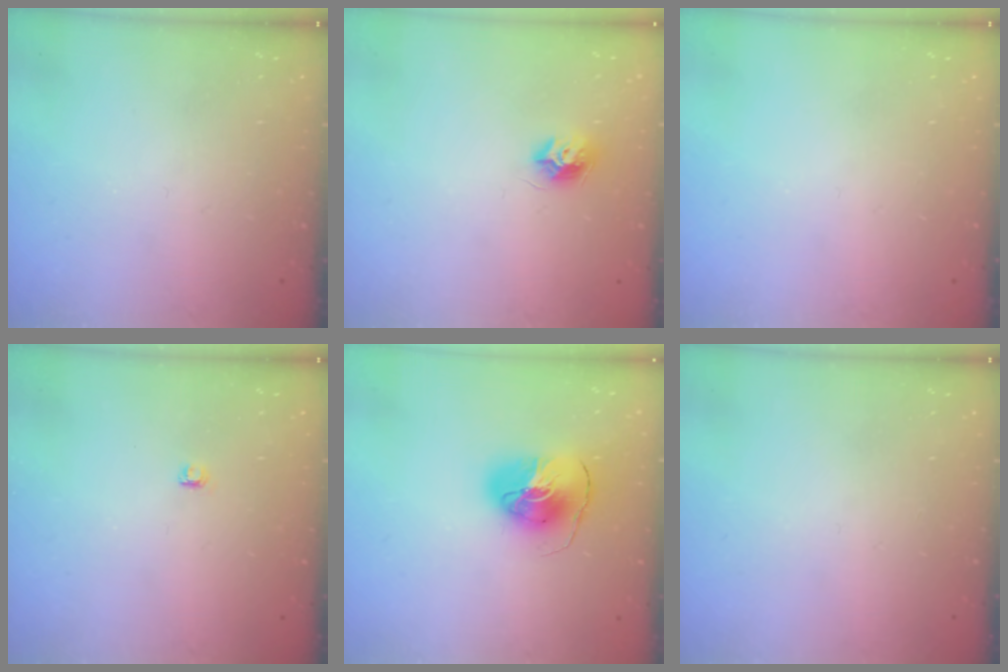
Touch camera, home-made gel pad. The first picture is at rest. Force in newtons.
{"total": 7.9, "press": 7.9, "slide": 0.4}
{"total": 0.0}
{"total": 2.8, "press": 2.8, "slide": 0.4}
{"total": 10.5, "press": 10.5, "slide": 1.3}
{"total": 0.0}